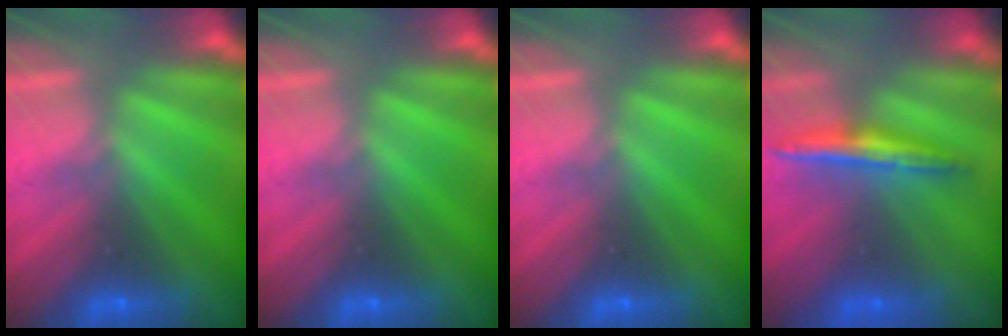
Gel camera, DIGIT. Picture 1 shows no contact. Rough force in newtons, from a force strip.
{"total": 0.0}
{"total": 0.0}
{"total": 1.6}